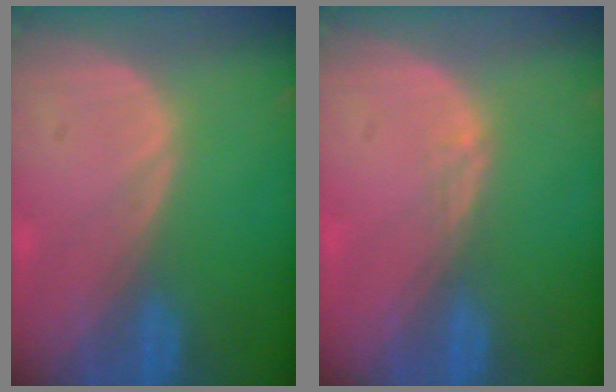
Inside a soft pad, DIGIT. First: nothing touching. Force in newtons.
{"total": 1.0, "press": 0.7, "slide": 0.7}